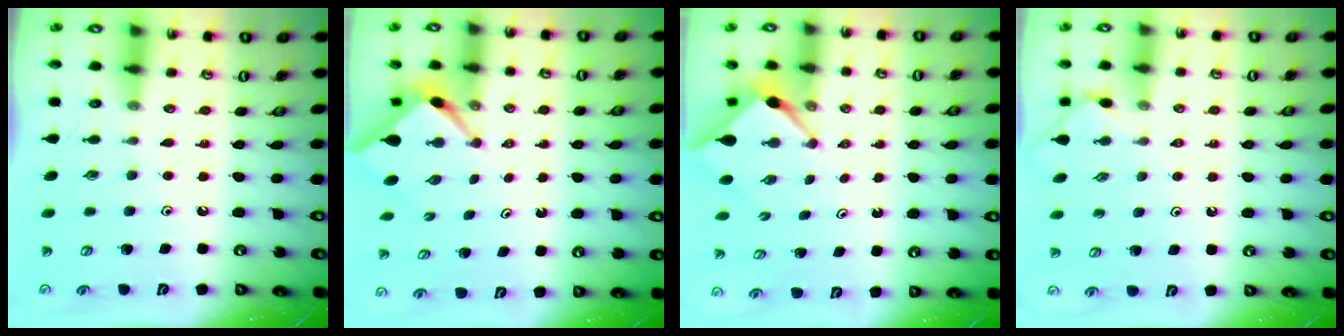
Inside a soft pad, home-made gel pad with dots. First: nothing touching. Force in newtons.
{"total": 2.4, "press": 2.4, "slide": 0.3}
{"total": 2.4, "press": 2.4, "slide": 0.3}
{"total": 2.4, "press": 2.4, "slide": 0.5}